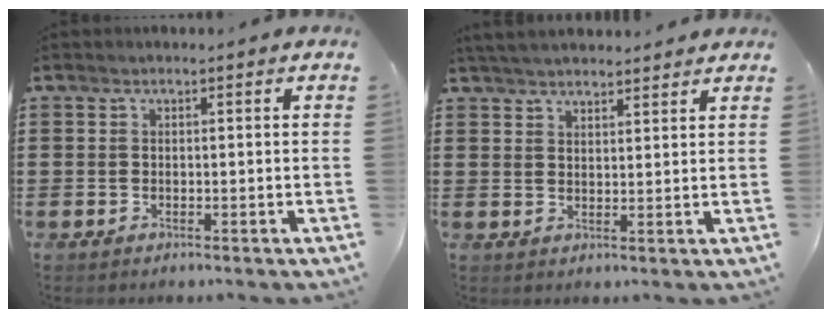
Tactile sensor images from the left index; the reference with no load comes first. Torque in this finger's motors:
{"motor_torque": [1.29, 0.85, 0.61, 0.12]}